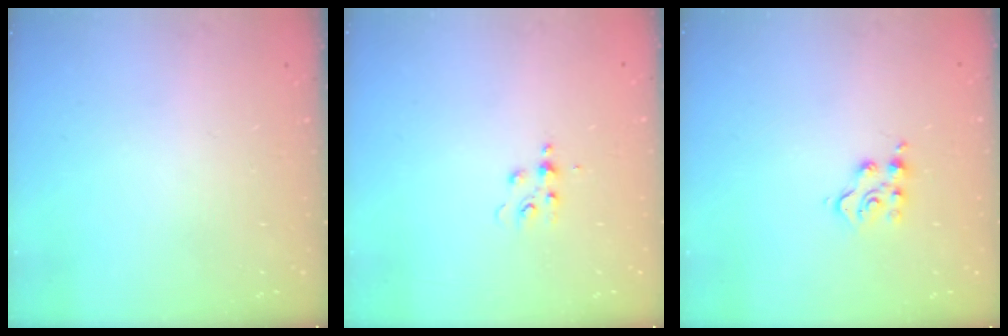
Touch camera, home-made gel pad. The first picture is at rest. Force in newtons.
{"total": 4.8, "press": 4.8, "slide": 0.6}
{"total": 4.9, "press": 4.8, "slide": 0.5}